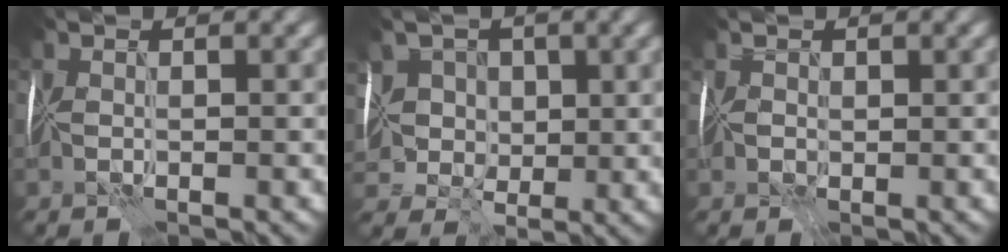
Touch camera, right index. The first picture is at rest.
{"total": 5.9, "force": [1.8, 4.8, 3.0], "torque": [-0.052, 0.016, 0.015]}
{"total": 1.5, "force": [0.6, 1.3, 0.5], "torque": [-0.003, 0.011, 0.006]}